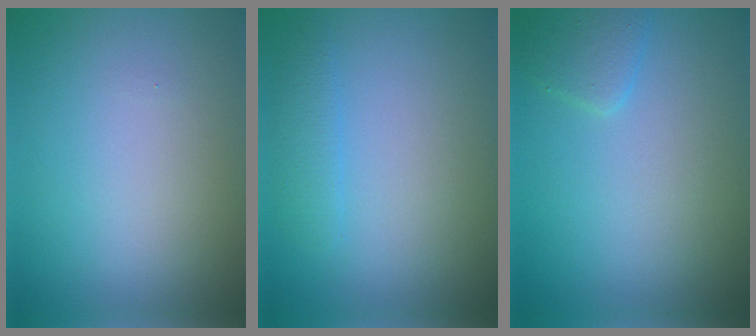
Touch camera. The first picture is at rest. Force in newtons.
{"total": 1.3, "press": 1.3, "slide": 0.1}
{"total": 1.5, "press": 1.5, "slide": 0.1}